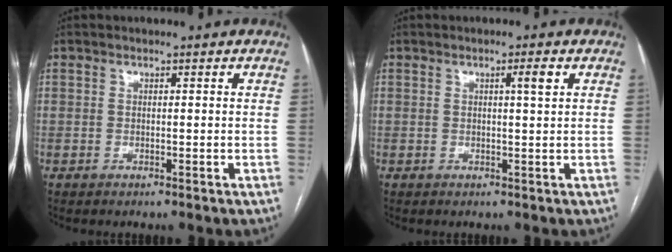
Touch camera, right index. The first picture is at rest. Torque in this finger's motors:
{"motor_torque": [0.12, -0.11, 0.03, 0.03]}